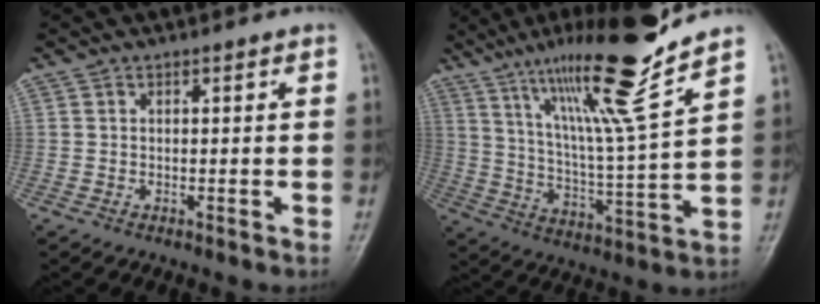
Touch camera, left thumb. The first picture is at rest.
{"total": 17.8, "force": [12.3, 0.3, 12.9], "torque": [-0.210, -0.067, 0.211]}